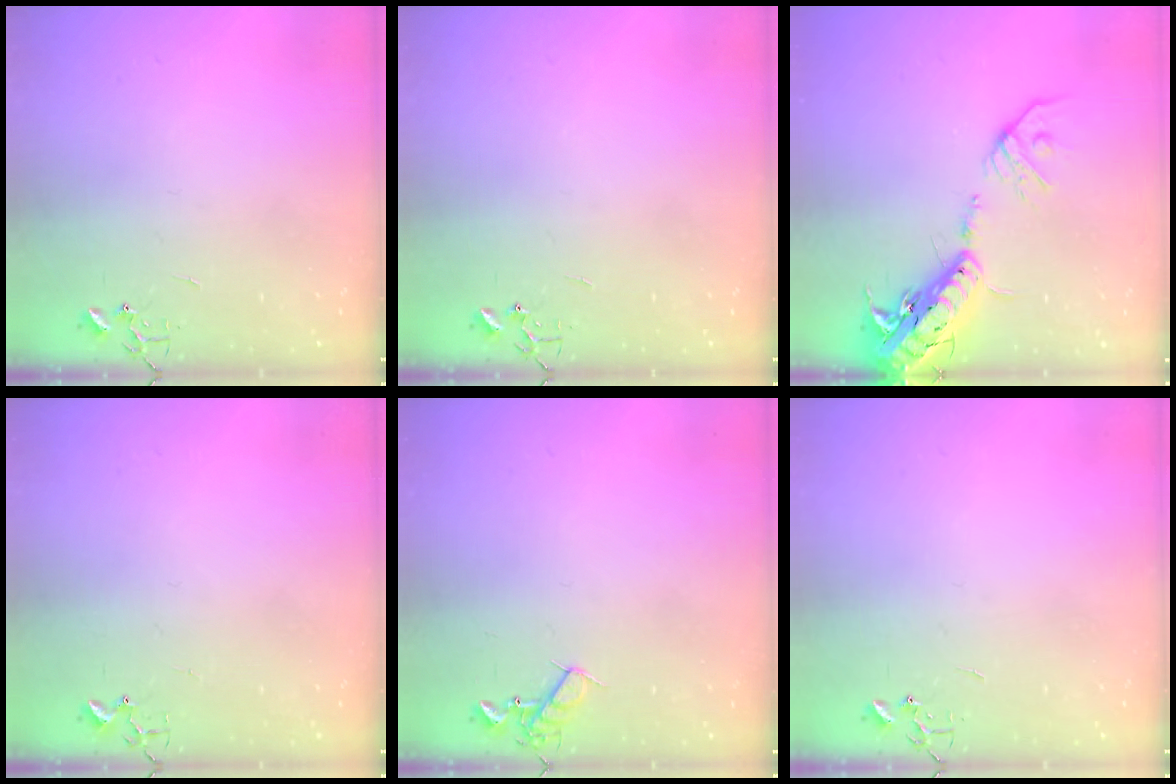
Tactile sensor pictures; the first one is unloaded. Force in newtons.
{"total": 0.0}
{"total": 18.7, "press": 18.3, "slide": 3.9}
{"total": 3.0, "press": 2.9, "slide": 0.4}
{"total": 7.5, "press": 7.5, "slide": 0.8}
{"total": 0.0}